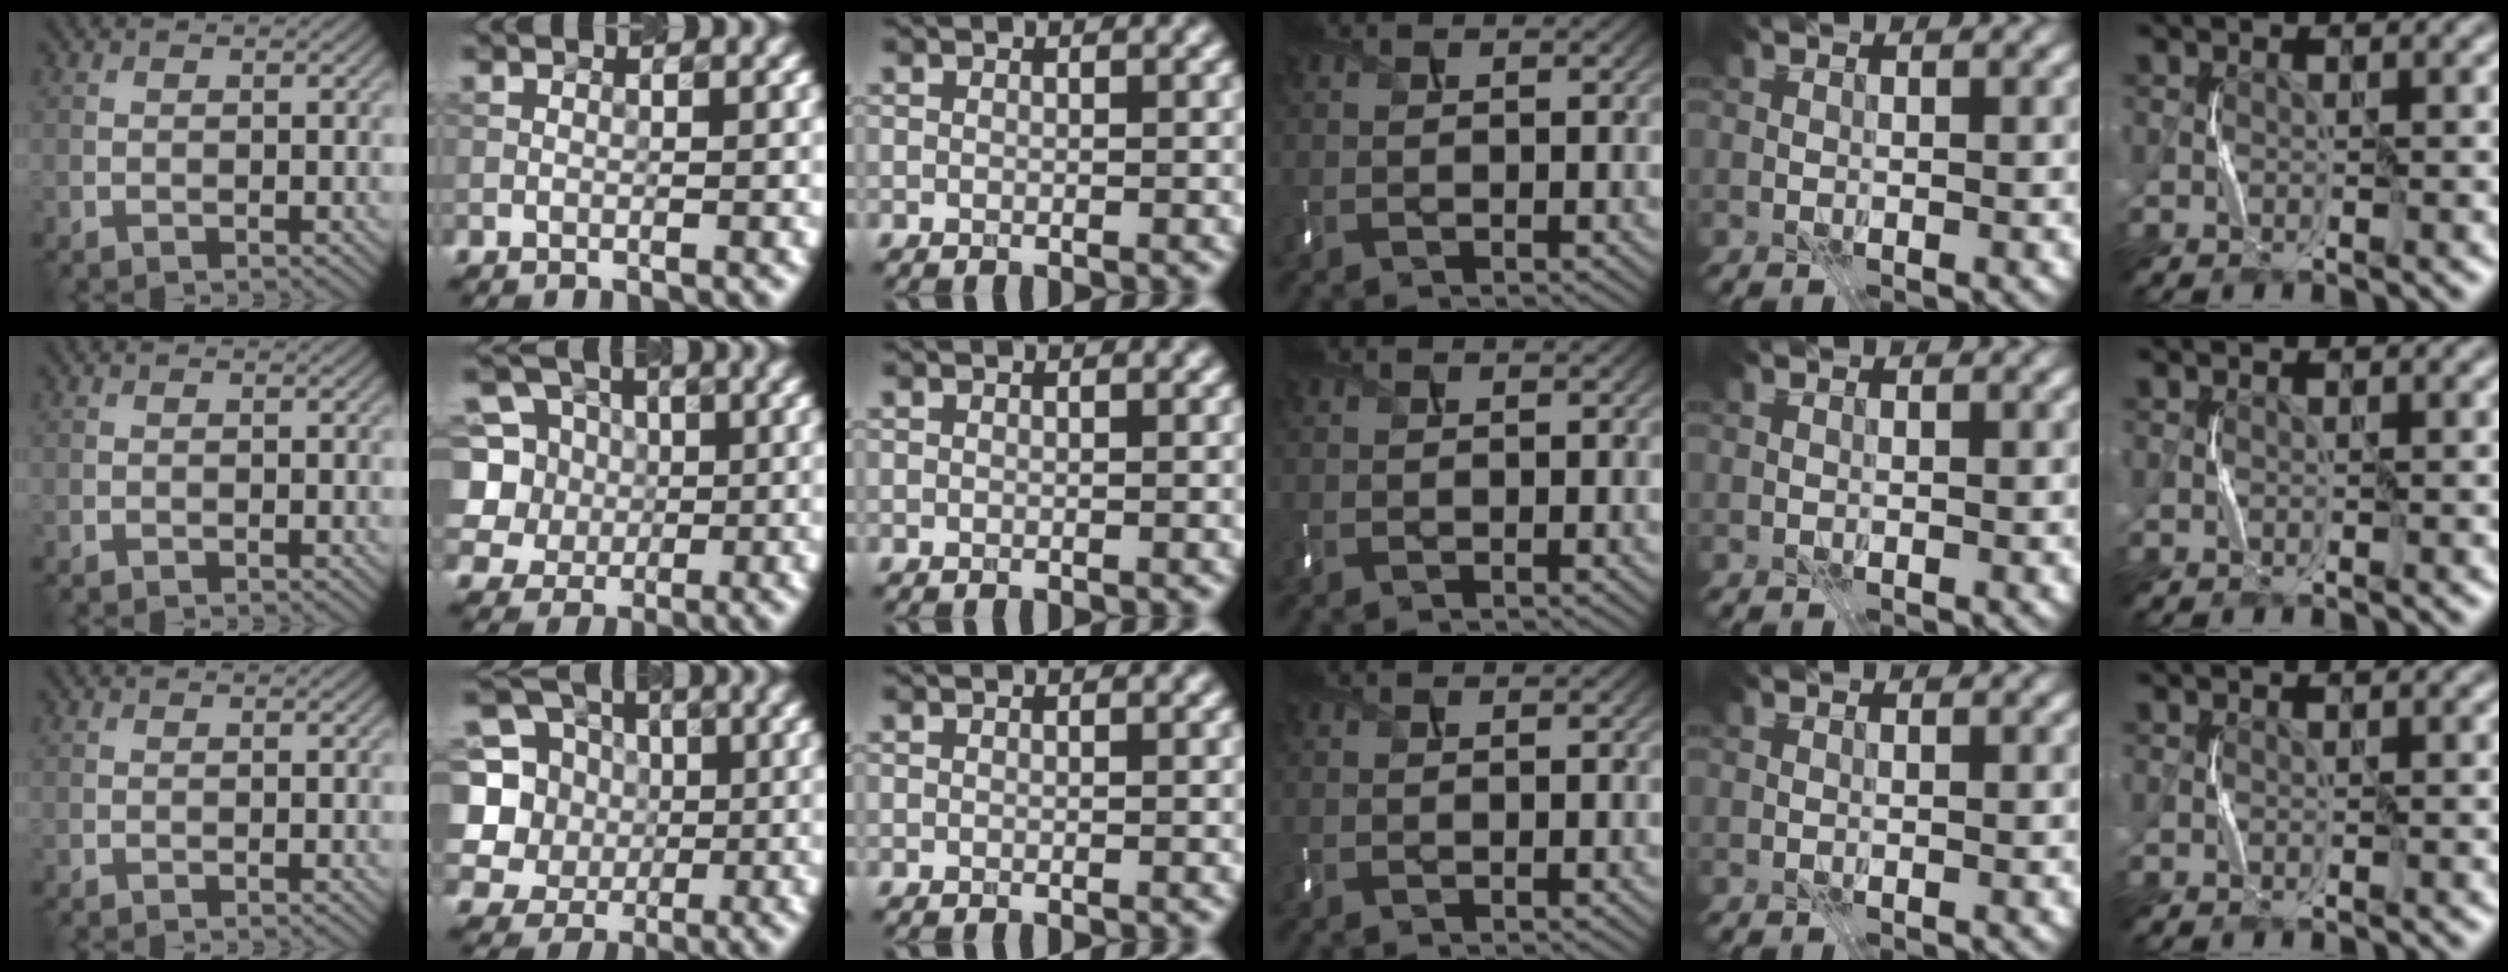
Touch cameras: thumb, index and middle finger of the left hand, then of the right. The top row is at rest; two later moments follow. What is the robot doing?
{"motion": "press", "object": "keyboard"}